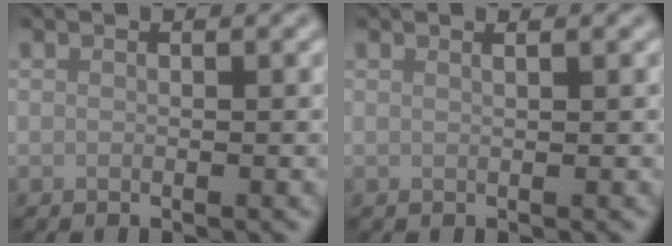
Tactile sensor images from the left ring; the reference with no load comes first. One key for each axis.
{"total": 1.0, "fx": 0.6, "fy": 0.4, "fz": 0.7, "tx": -0.002, "ty": 0.001, "tz": 0.000}